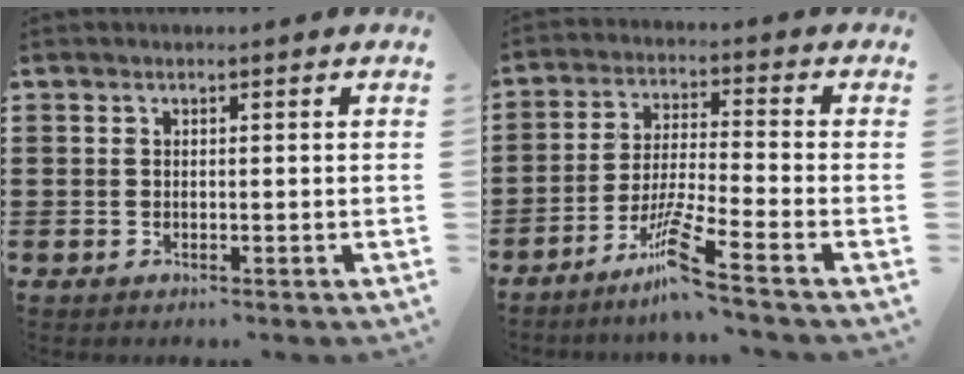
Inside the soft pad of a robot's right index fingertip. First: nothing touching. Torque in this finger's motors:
{"motor_torque": [0.30, -0.20, 0.34, 0.08]}